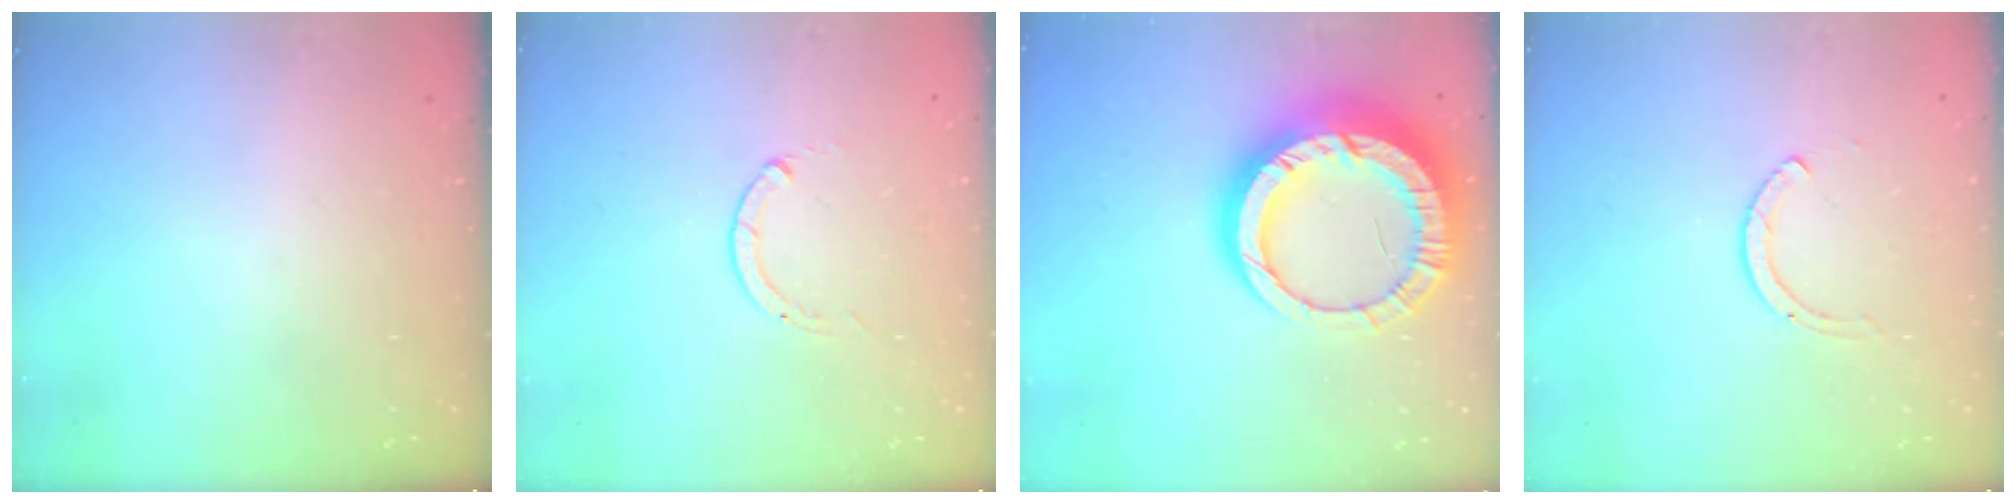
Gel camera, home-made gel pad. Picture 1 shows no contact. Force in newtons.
{"total": 0.0}
{"total": 20.6, "press": 20.5, "slide": 1.9}
{"total": 2.0, "press": 1.9, "slide": 0.3}